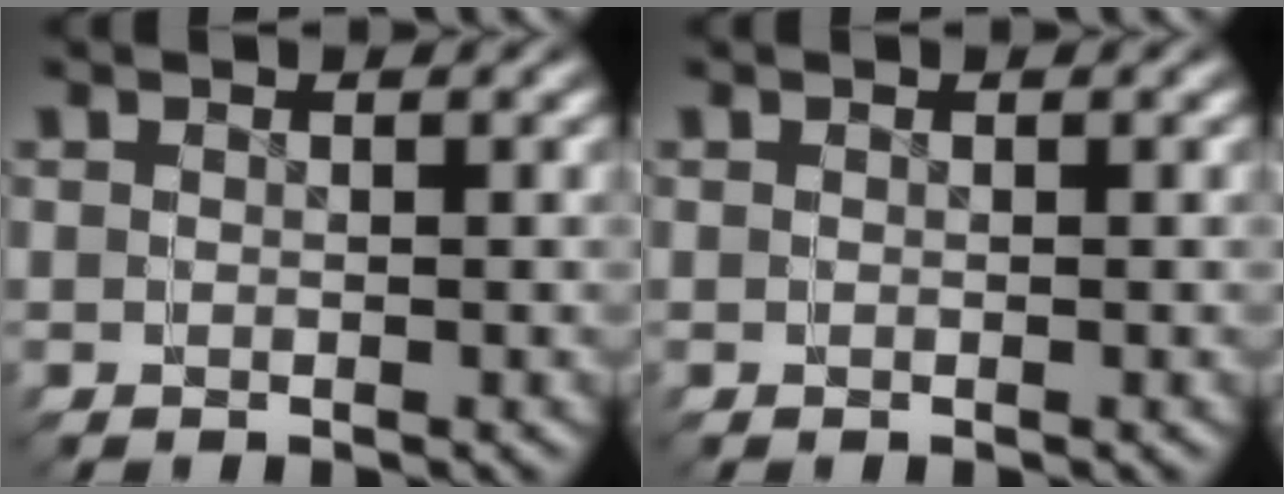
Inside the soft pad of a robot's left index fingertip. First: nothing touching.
{"total": 0.0}